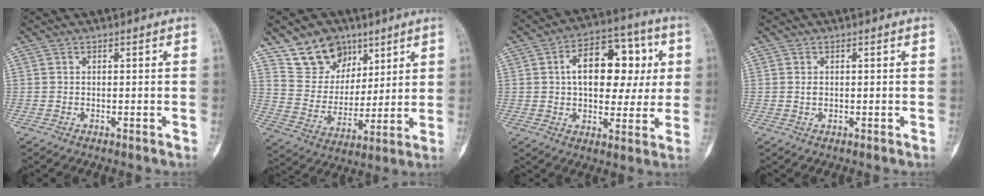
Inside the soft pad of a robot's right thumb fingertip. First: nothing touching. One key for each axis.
{"total": 13.5, "fx": 8.8, "fy": 9.5, "fz": 3.9, "tx": -0.025, "ty": -0.049, "tz": 0.172}
{"total": 17.8, "fx": 3.1, "fy": 10.8, "fz": 13.7, "tx": -0.157, "ty": 0.026, "tz": 0.044}
{"total": 1.2, "fx": -0.1, "fy": 0.9, "fz": 0.8, "tx": -0.010, "ty": 0.001, "tz": -0.002}